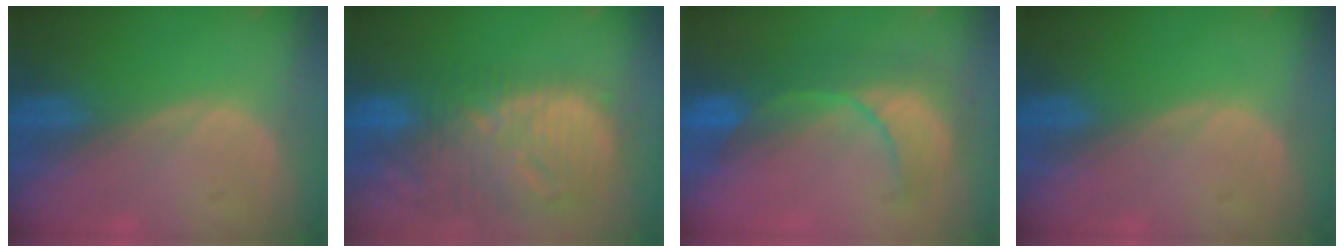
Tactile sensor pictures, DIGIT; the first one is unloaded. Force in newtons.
{"total": 13.2, "press": 11.5, "slide": 6.6}
{"total": 8.3, "press": 8.2, "slide": 1.1}
{"total": 0.0}